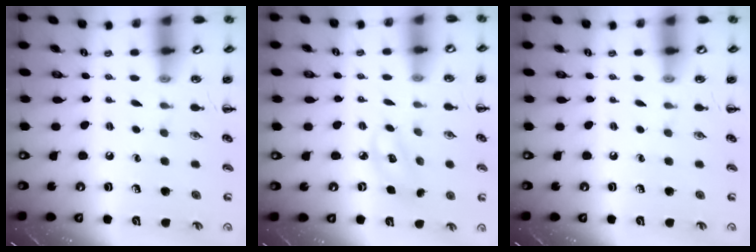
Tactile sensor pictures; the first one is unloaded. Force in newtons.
{"total": 4.9, "press": 4.9, "slide": 0.6}
{"total": 0.0}